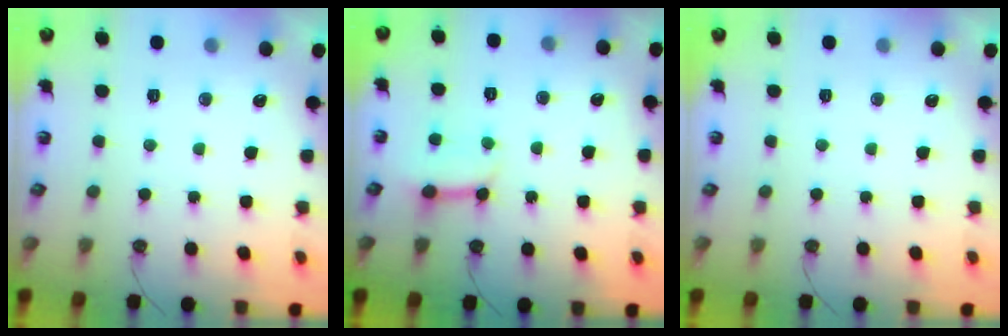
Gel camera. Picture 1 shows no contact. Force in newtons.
{"total": 7.9, "press": 7.8, "slide": 0.9}
{"total": 0.0}